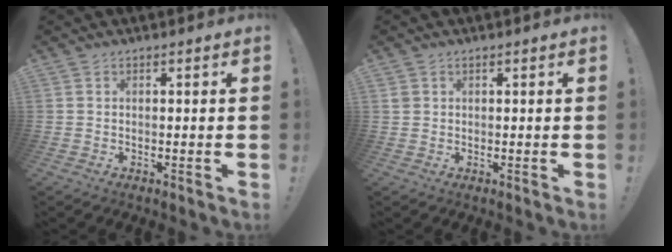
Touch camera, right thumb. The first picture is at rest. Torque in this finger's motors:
{"motor_torque": [-0.02, -0.01, 0.00, -0.01, 0.00]}